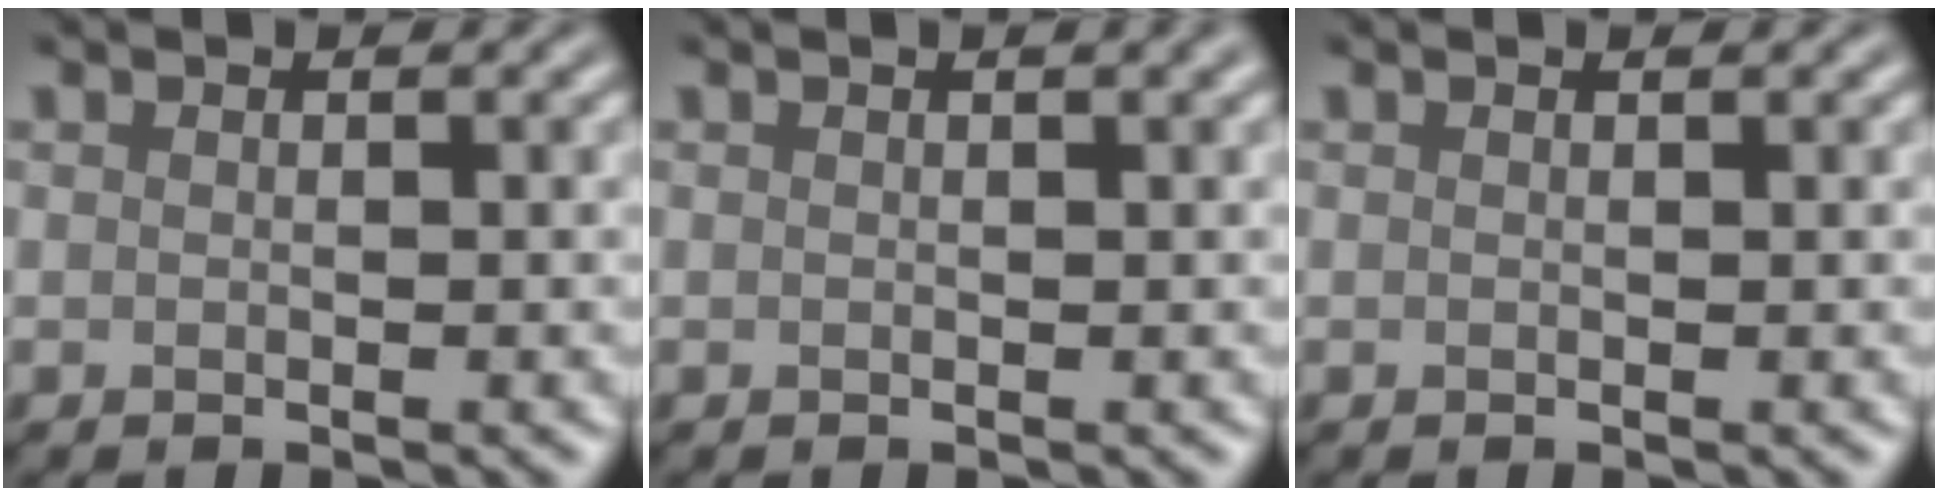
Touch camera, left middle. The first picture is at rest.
{"total": 1.6, "force": [0.8, 0.4, 1.4], "torque": [-0.016, 0.005, 0.005]}
{"total": 0.6, "force": [0.4, 0.2, 0.5], "torque": [-0.004, 0.005, 0.003]}